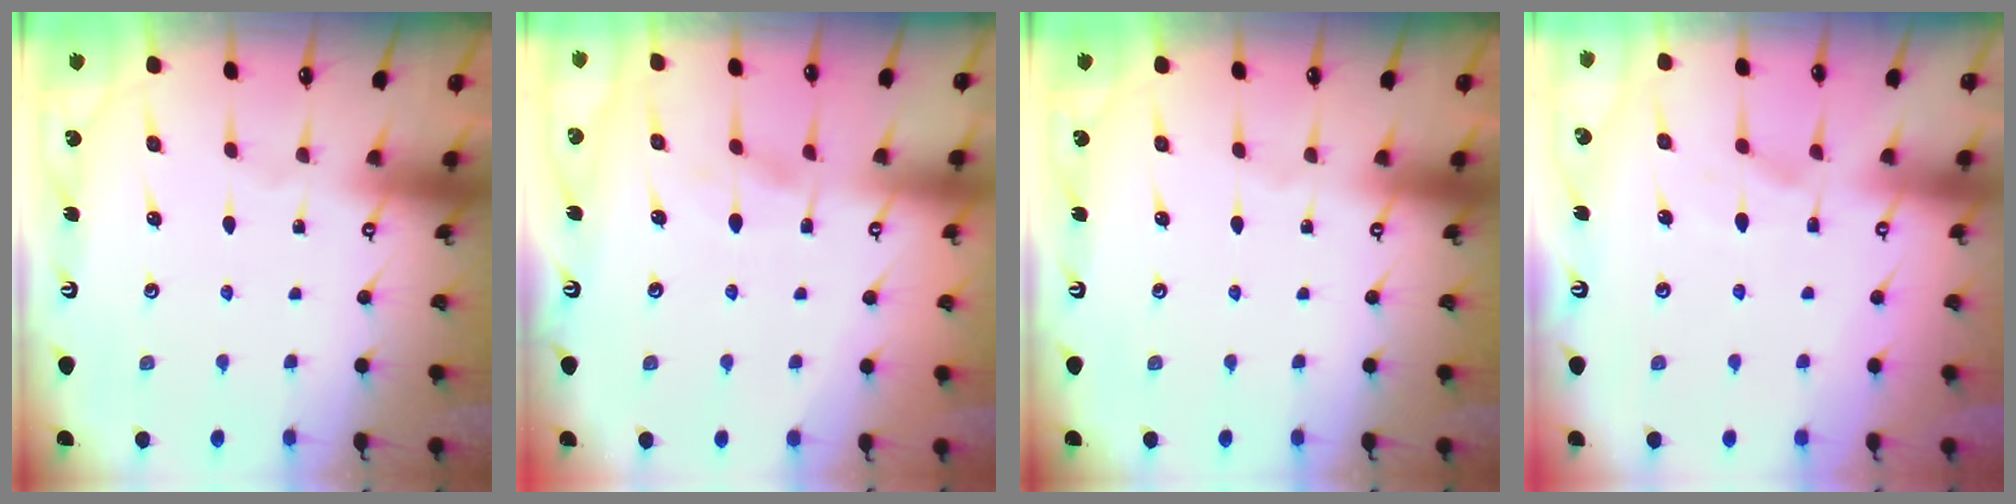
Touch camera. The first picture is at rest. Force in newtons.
{"total": 1.3, "press": 0.8, "slide": 1.0}
{"total": 0.0}
{"total": 1.5, "press": 1.0, "slide": 1.1}